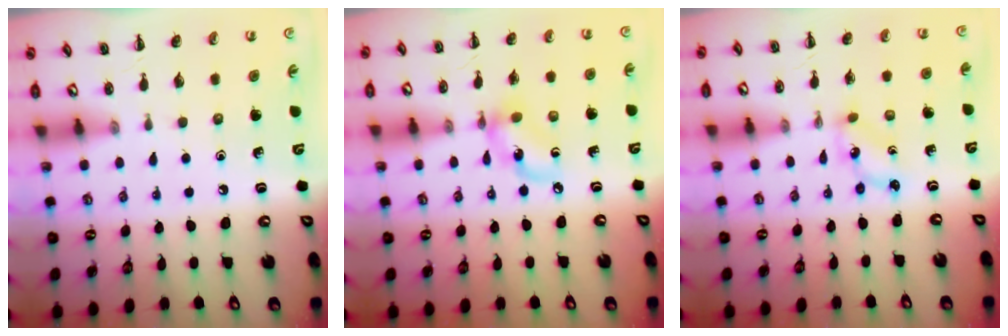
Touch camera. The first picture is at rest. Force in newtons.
{"total": 8.0, "press": 7.9, "slide": 1.5}
{"total": 1.6, "press": 1.5, "slide": 0.3}